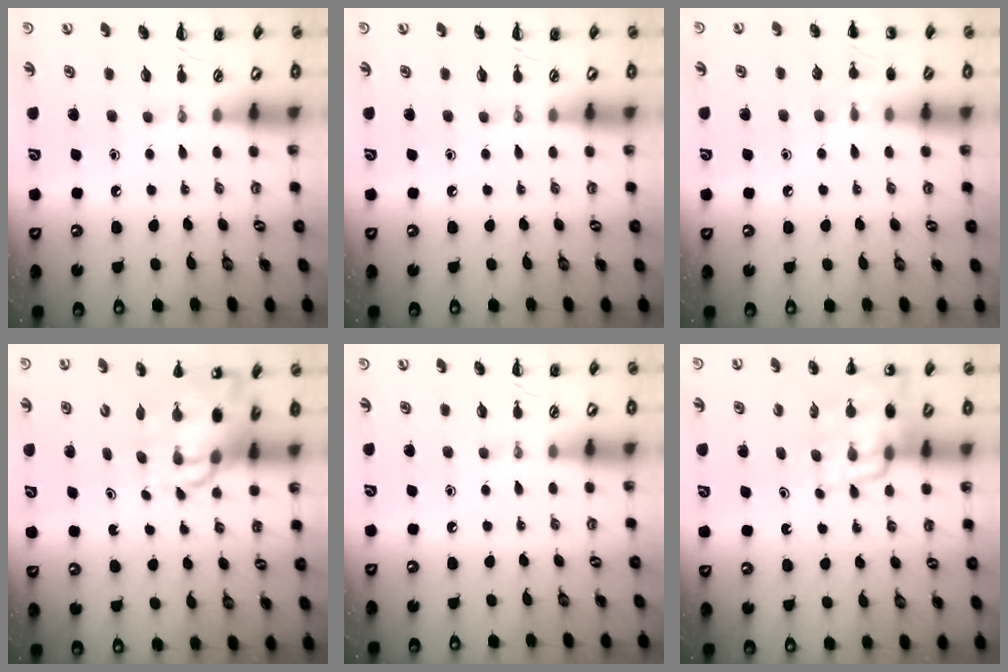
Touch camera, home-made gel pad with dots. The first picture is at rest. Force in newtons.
{"total": 0.0}
{"total": 6.3, "press": 6.0, "slide": 2.0}
{"total": 8.2, "press": 7.8, "slide": 2.4}
{"total": 0.0}
{"total": 14.7, "press": 14.2, "slide": 3.9}